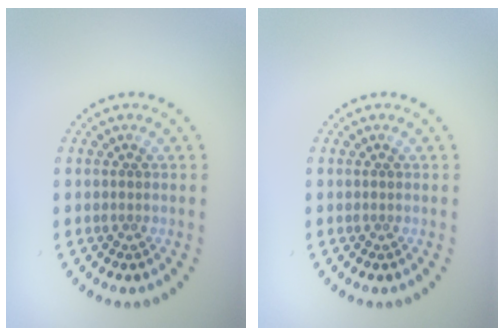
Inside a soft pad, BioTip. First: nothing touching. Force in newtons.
{"total": 0.0}